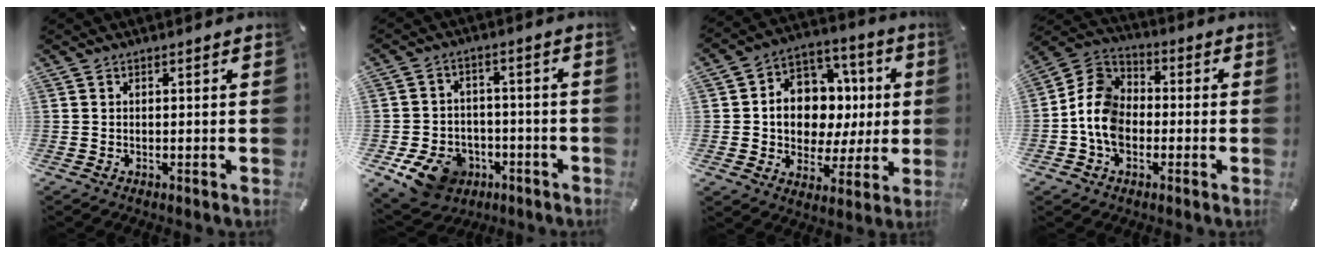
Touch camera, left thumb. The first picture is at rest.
{"total": 10.8, "force": [-5.5, 8.0, 4.6], "torque": [-0.088, 0.039, -0.093]}
{"total": 12.4, "force": [0.3, 11.0, 5.6], "torque": [-0.078, -0.011, 0.019]}
{"total": 10.2, "force": [-2.8, 8.2, 5.3], "torque": [-0.129, 0.027, -0.055]}